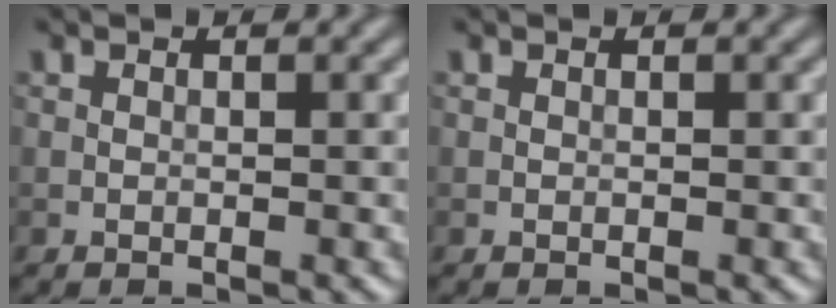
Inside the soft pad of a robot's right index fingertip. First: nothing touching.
{"total": 0.0}